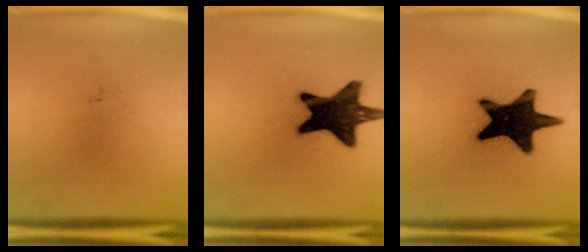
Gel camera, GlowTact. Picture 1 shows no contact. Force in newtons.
{"total": 18.1}
{"total": 19.5}